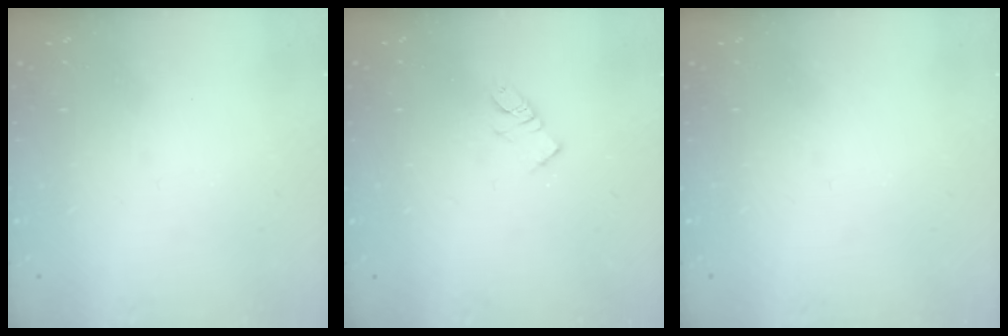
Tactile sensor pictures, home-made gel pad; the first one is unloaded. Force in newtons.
{"total": 6.1, "press": 6.1, "slide": 0.1}
{"total": 0.0}